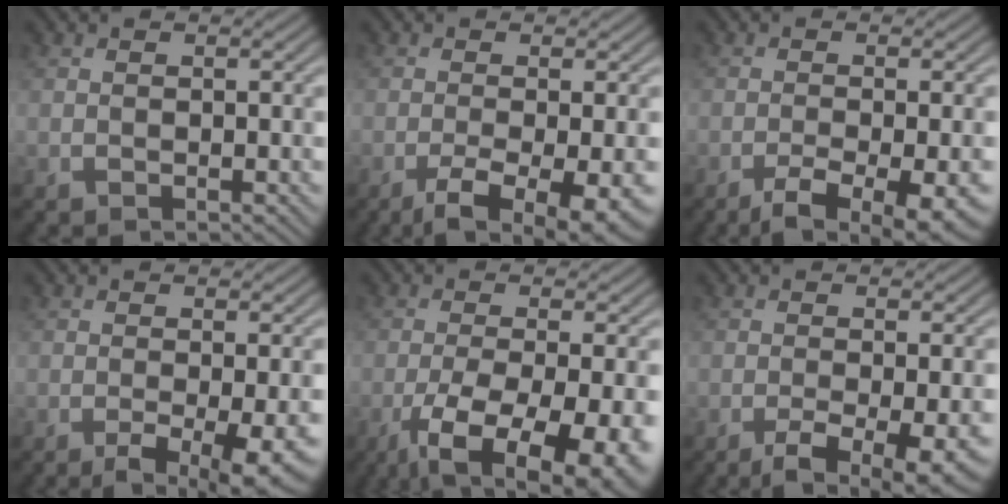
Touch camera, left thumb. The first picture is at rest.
{"total": 6.7, "force": [-3.2, 1.5, 5.7], "torque": [-0.087, -0.005, -0.050]}
{"total": 6.9, "force": [-3.9, 1.5, 5.5], "torque": [-0.082, -0.004, -0.060]}
{"total": 5.7, "force": [-2.5, 1.0, 5.1], "torque": [-0.079, -0.002, -0.037]}
{"total": 12.5, "force": [-6.0, 4.1, 10.2], "torque": [-0.187, -0.025, -0.085]}
{"total": 6.4, "force": [-3.2, 1.3, 5.4], "torque": [-0.079, -0.003, -0.047]}